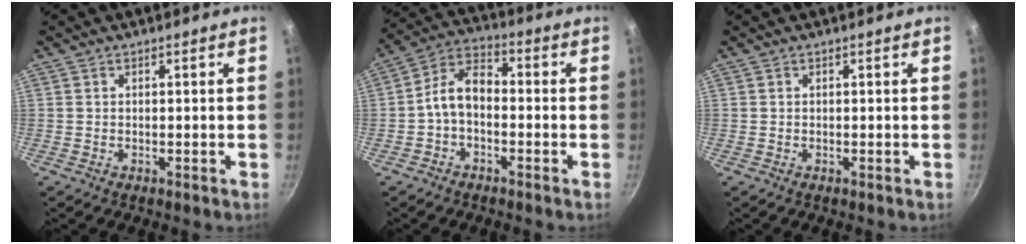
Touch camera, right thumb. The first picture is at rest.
{"total": 7.5, "force": [-1.8, 4.6, 5.6], "torque": [-0.095, 0.042, -0.045]}
{"total": 0.0}